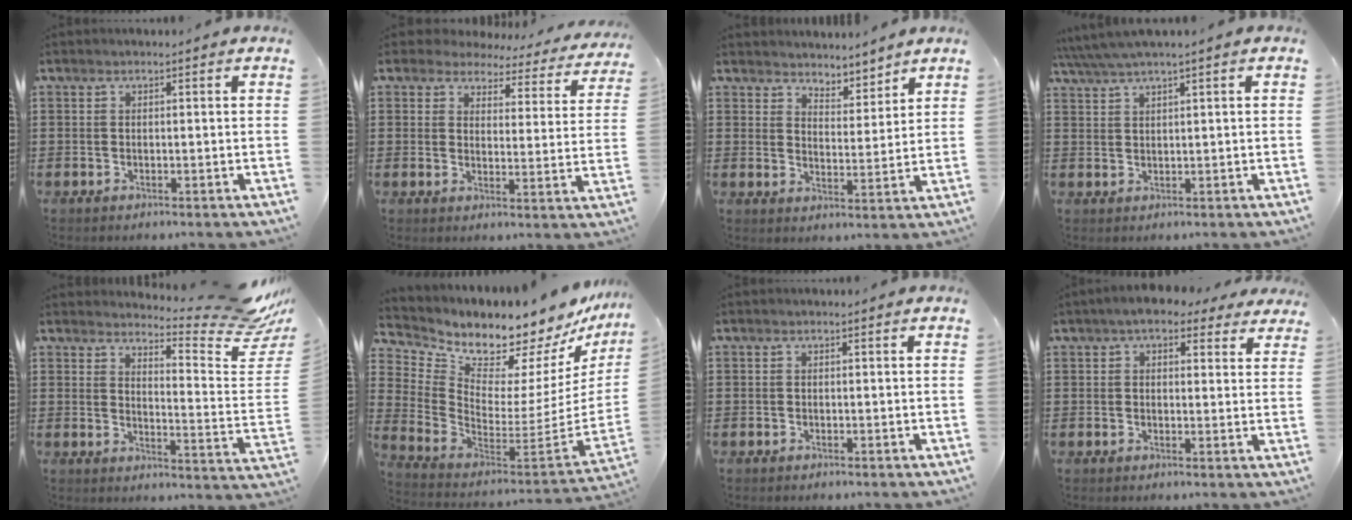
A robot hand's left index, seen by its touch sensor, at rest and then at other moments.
{"total": 3.9, "force": [3.7, 1.3, 0.5], "torque": [-0.034, -0.022, 0.062]}
{"total": 3.6, "force": [3.5, 0.6, -0.7], "torque": [-0.007, -0.021, 0.062]}
{"total": 2.7, "force": [2.1, -0.4, 1.7], "torque": [-0.037, -0.002, 0.038]}
{"total": 7.2, "force": [6.4, 0.7, 3.4], "torque": [-0.053, -0.062, 0.105]}
{"total": 8.8, "force": [8.3, 2.4, 1.8], "torque": [-0.072, -0.082, 0.138]}
{"total": 0.0}
{"total": 4.7, "force": [3.7, 1.6, 2.4], "torque": [-0.052, -0.002, 0.065]}